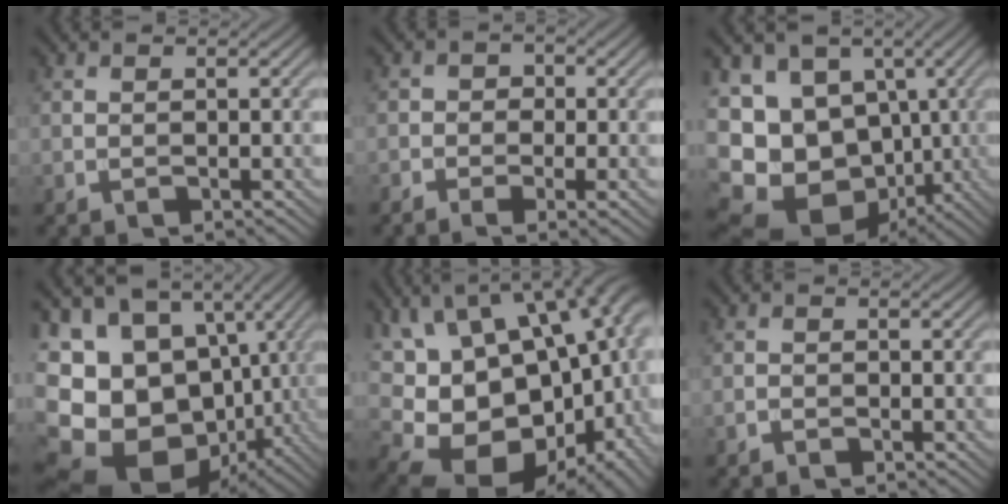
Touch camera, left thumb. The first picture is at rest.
{"total": 5.1, "force": [-2.3, 3.1, 3.4], "torque": [-0.036, -0.004, -0.033]}
{"total": 14.5, "force": [-2.2, 12.0, 7.9], "torque": [-0.189, -0.034, -0.026]}
{"total": 18.2, "force": [-2.7, 14.5, 10.7], "torque": [-0.233, -0.031, -0.027]}
{"total": 20.5, "force": [0.4, 12.3, 16.5], "torque": [-0.257, -0.036, 0.061]}
{"total": 0.8, "force": [-0.7, 0.3, 0.3], "torque": [-0.004, 0.001, -0.014]}